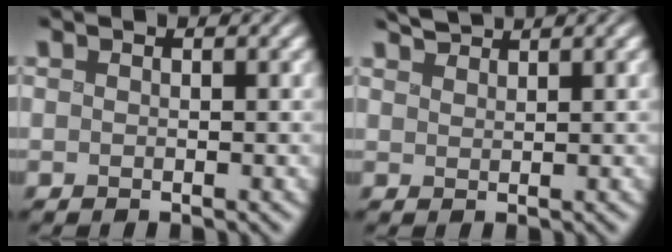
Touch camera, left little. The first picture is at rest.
{"total": 1.9, "force": [1.8, 0.1, 0.5], "torque": [-0.009, 0.007, 0.038]}